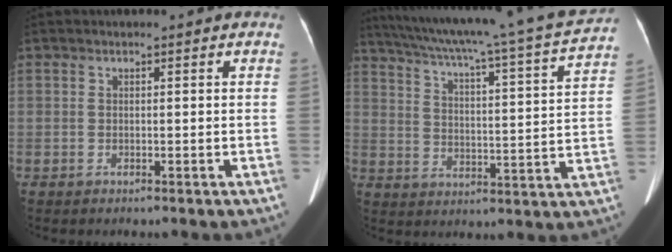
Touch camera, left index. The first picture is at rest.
{"total": 24.8, "force": [21.8, -0.3, 11.8], "torque": [-0.194, -0.032, 0.292]}